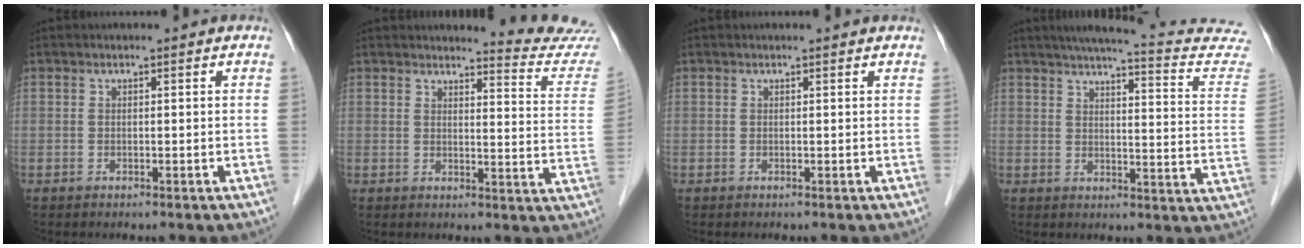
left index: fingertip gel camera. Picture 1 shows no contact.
{"total": 10.5, "force": [10.4, -1.3, -0.1], "torque": [0.000, -0.108, 0.100]}
{"total": 1.1, "force": [1.1, 0.0, 0.2], "torque": [-0.012, 0.001, 0.007]}
{"total": 19.8, "force": [18.0, 1.4, 8.2], "torque": [-0.096, -0.052, 0.194]}